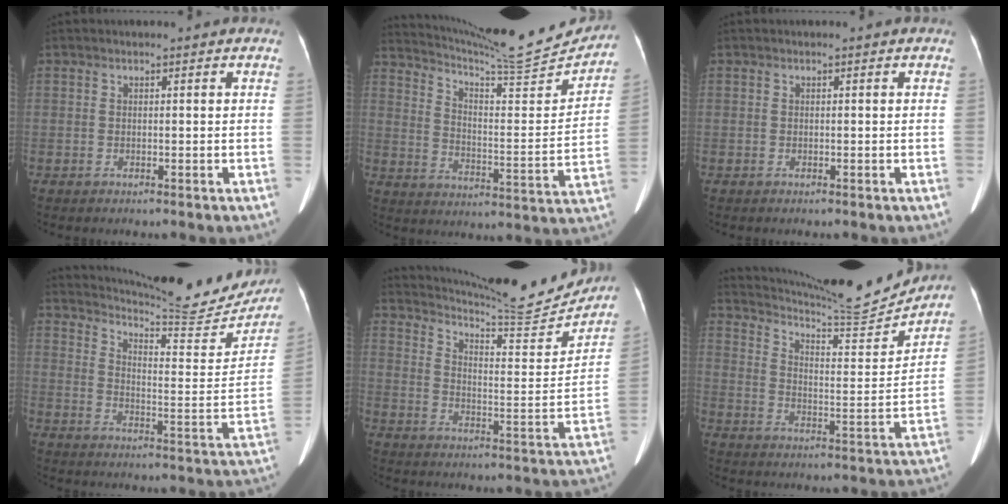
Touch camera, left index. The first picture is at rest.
{"total": 19.4, "force": [18.6, 0.3, 5.5], "torque": [-0.104, -0.056, 0.264]}
{"total": 0.0}
{"total": 21.0, "force": [19.8, 2.1, 6.8], "torque": [-0.105, -0.072, 0.254]}
{"total": 18.7, "force": [18.0, 0.7, 4.9], "torque": [-0.092, -0.060, 0.248]}
{"total": 18.1, "force": [17.5, 0.2, 4.7], "torque": [-0.096, -0.051, 0.252]}